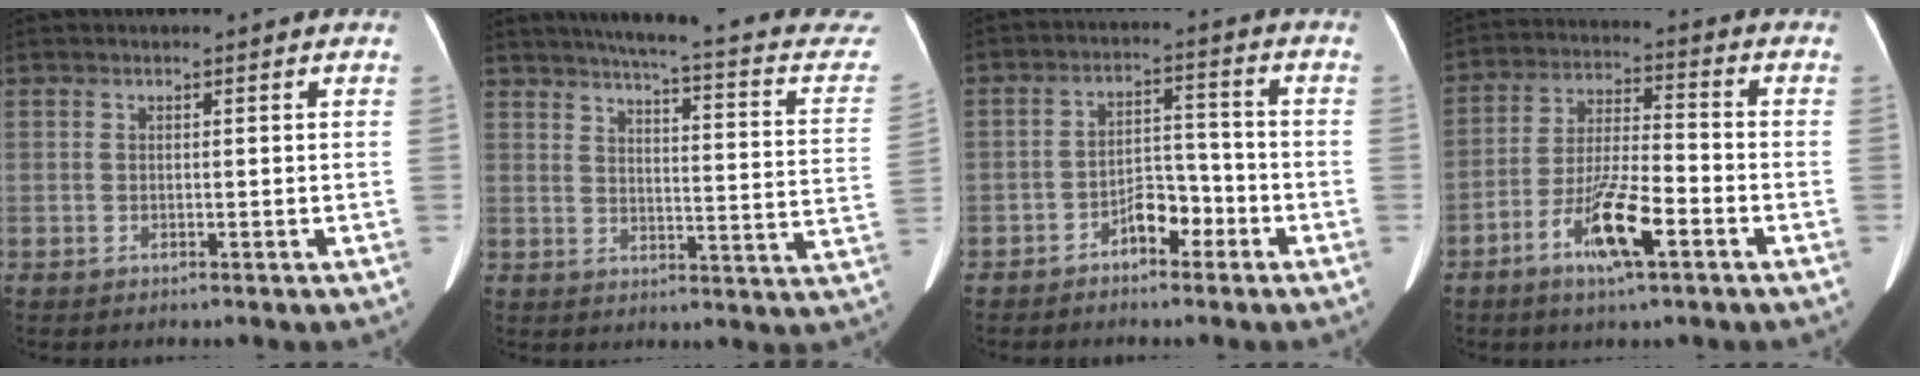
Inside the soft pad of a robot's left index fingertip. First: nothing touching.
{"total": 22.1, "force": [19.0, 2.5, 11.2], "torque": [-0.143, -0.036, 0.209]}
{"total": 5.2, "force": [-3.2, 2.5, 3.3], "torque": [-0.057, 0.020, -0.055]}
{"total": 10.4, "force": [-5.1, 1.9, 8.9], "torque": [-0.174, -0.003, -0.093]}